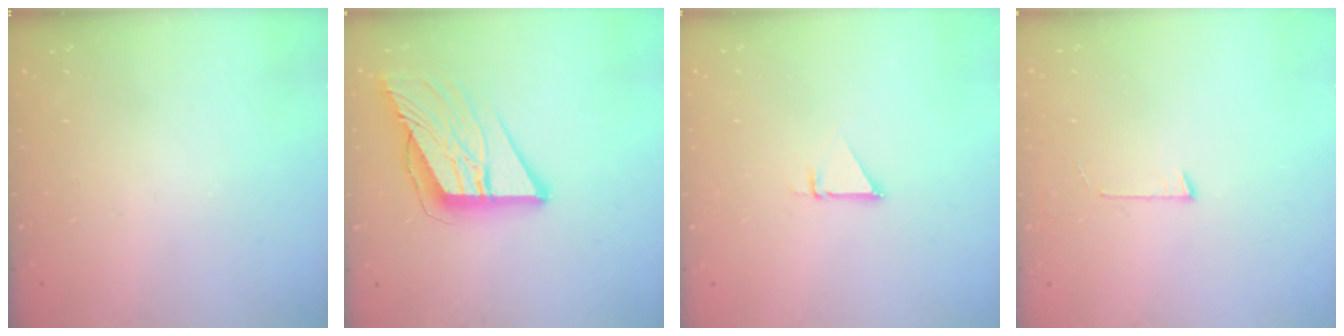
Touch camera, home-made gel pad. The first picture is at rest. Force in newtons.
{"total": 11.3, "press": 11.2, "slide": 1.5}
{"total": 1.4, "press": 1.4, "slide": 0.0}
{"total": 4.2, "press": 4.2, "slide": 0.4}